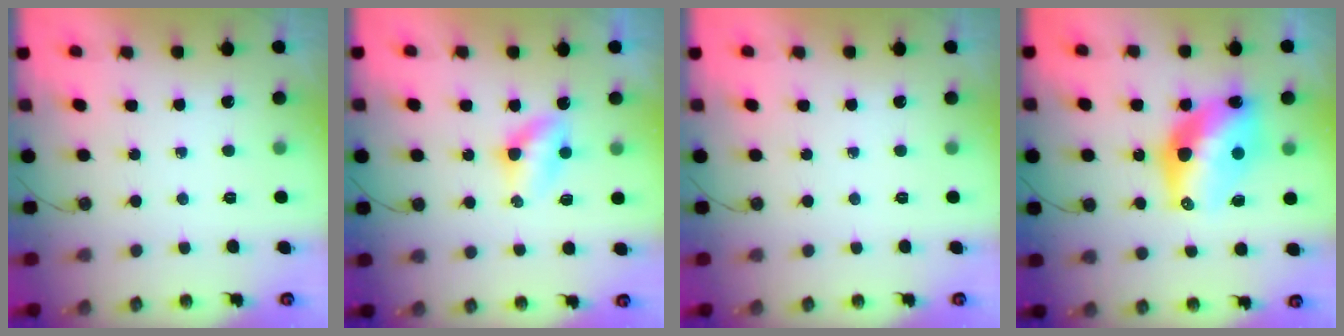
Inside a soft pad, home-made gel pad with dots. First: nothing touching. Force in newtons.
{"total": 5.8, "press": 5.1, "slide": 2.7}
{"total": 0.0}
{"total": 14.6, "press": 14.6, "slide": 0.9}